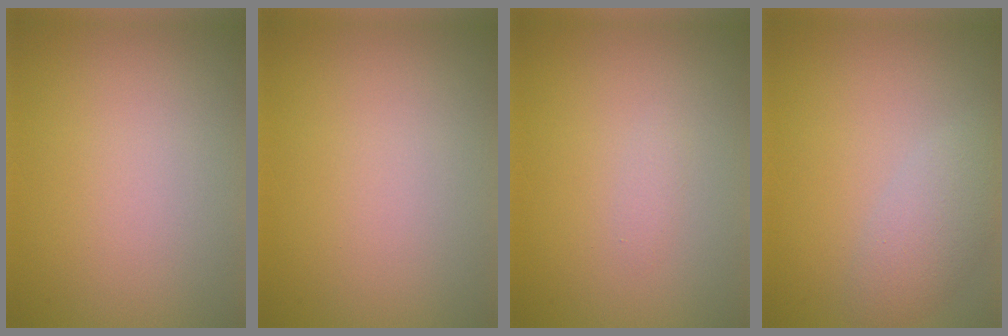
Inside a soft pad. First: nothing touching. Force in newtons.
{"total": 0.0}
{"total": 0.6, "press": 0.6, "slide": 0.0}
{"total": 3.2, "press": 3.2, "slide": 0.2}